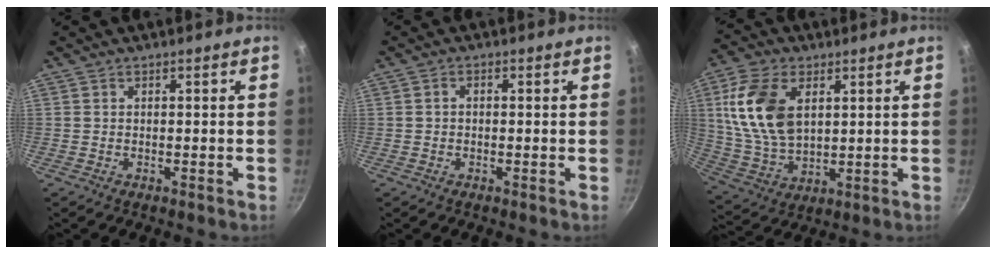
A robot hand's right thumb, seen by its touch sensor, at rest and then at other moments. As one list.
[{"total": 0.9, "force": [0.0, 0.6, 0.7], "torque": [-0.017, 0.007, -0.002]}, {"total": 15.7, "force": [4.3, 9.5, 11.8], "torque": [-0.213, -0.011, 0.093]}]